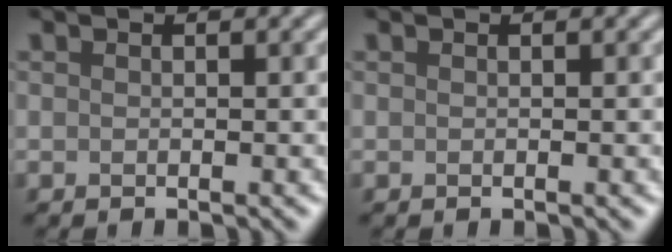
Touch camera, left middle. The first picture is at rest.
{"total": 0.0}